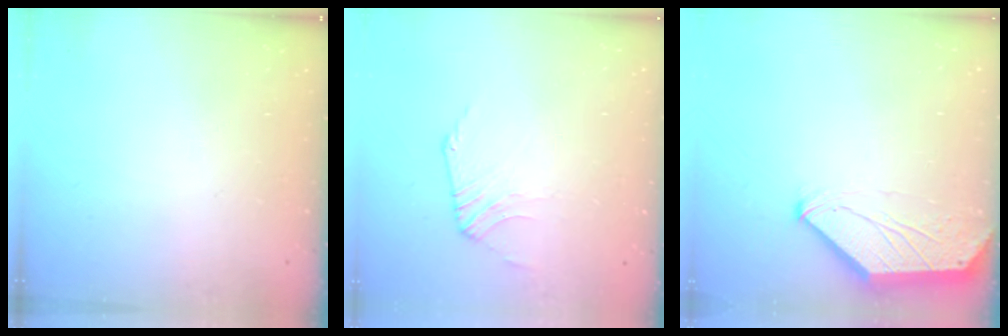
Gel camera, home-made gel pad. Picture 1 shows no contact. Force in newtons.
{"total": 2.4, "press": 2.4, "slide": 0.5}
{"total": 0.0}